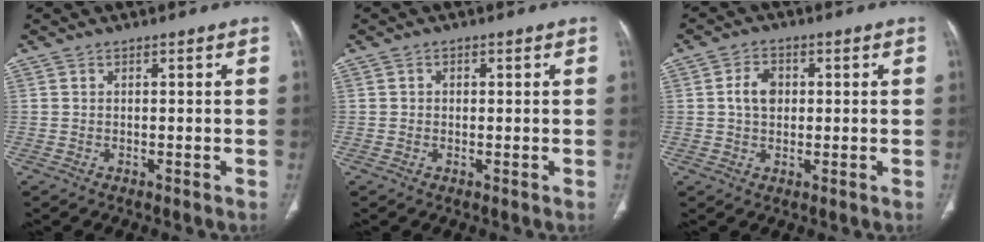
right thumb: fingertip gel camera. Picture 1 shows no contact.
{"total": 0.9, "force": [0.1, 0.9, 0.4], "torque": [0.000, 0.002, 0.000]}
{"total": 4.9, "force": [0.6, 3.6, 3.3], "torque": [-0.050, 0.006, 0.008]}